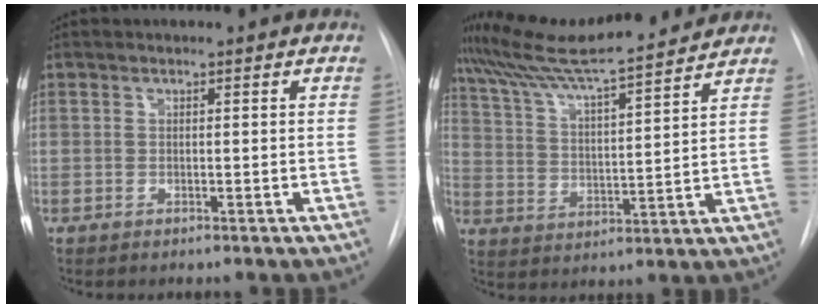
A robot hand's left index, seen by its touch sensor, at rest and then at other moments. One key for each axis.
{"total": 16.4, "fx": 15.1, "fy": 0.3, "fz": 6.6, "tx": -0.119, "ty": 0.010, "tz": 0.244}